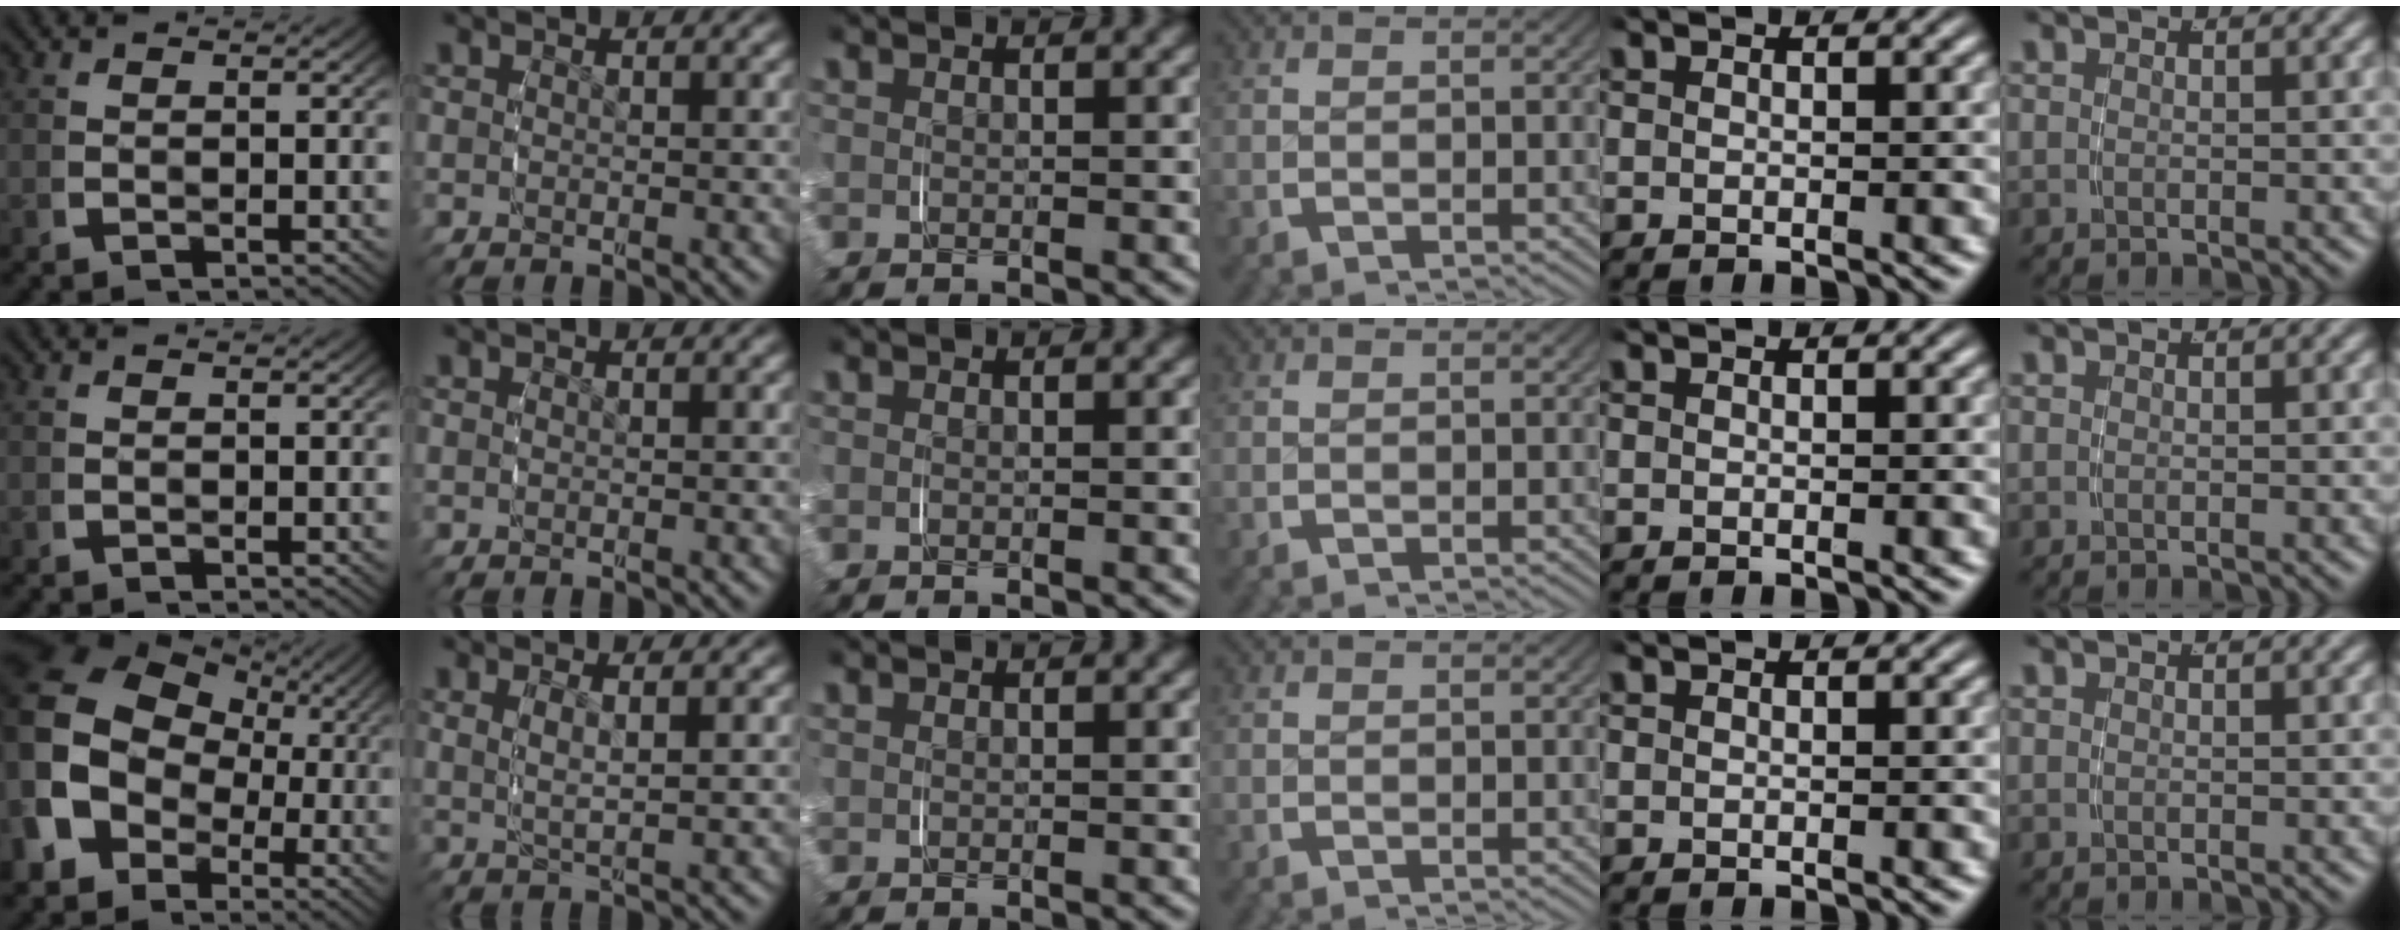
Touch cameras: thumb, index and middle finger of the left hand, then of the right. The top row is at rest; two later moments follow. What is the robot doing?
{"motion": "grasp_and_lifting", "object": "napkin"}